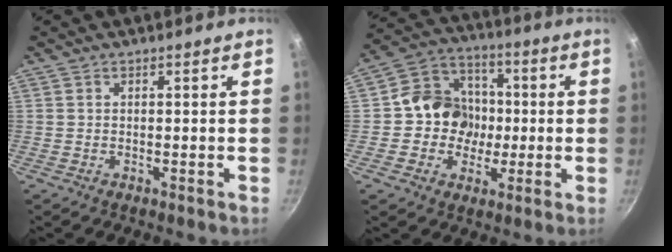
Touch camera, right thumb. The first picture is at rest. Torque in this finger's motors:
{"motor_torque": [1.17, 1.10, 0.20, -0.41, 0.00]}